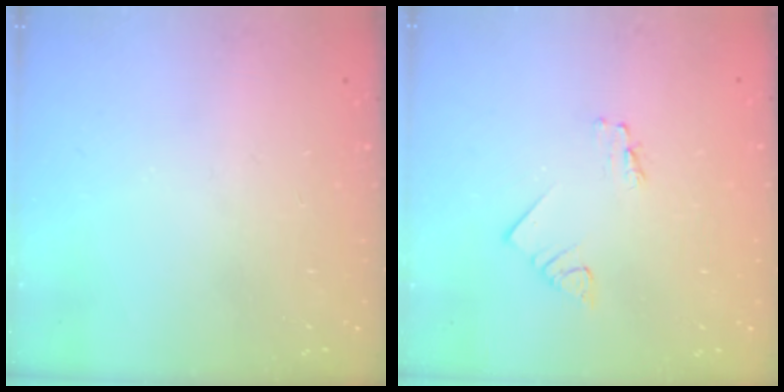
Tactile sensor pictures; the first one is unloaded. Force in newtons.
{"total": 1.4, "press": 1.4, "slide": 0.1}